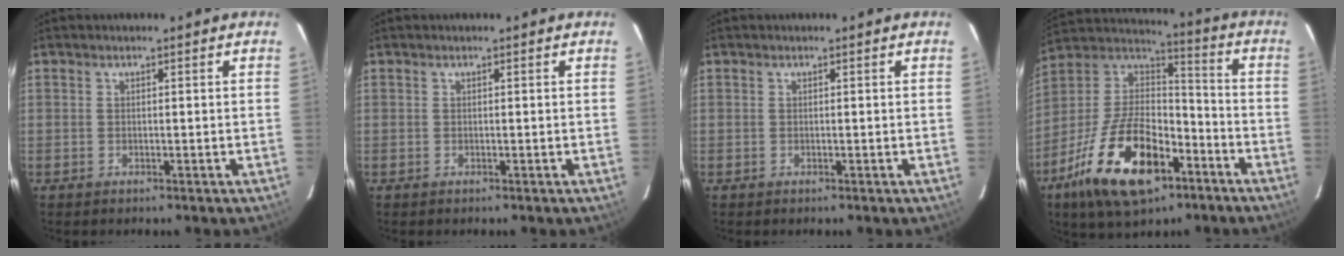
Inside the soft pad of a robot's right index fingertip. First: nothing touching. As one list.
[{"total": 0.0}, {"total": 0.0}, {"total": 22.9, "force": [-11.8, 11.0, 16.3], "torque": [-0.332, -0.007, -0.200]}]